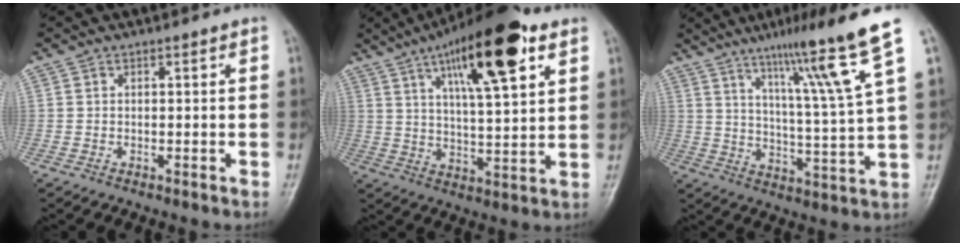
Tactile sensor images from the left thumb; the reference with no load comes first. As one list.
[{"total": 19.0, "force": [9.5, 5.4, 15.6], "torque": [-0.224, -0.025, 0.152]}, {"total": 15.3, "force": [9.5, -0.9, 12.0], "torque": [-0.184, -0.052, 0.146]}]